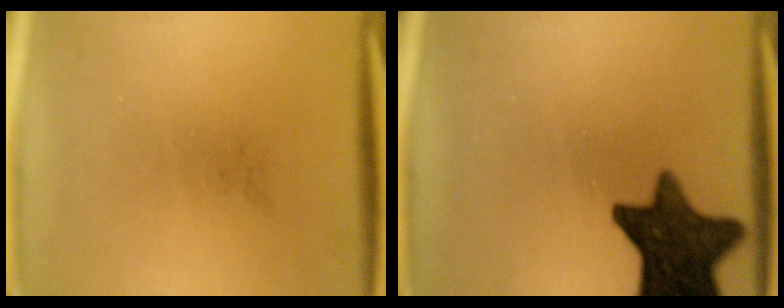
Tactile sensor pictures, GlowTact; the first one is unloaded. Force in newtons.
{"total": 13.9}